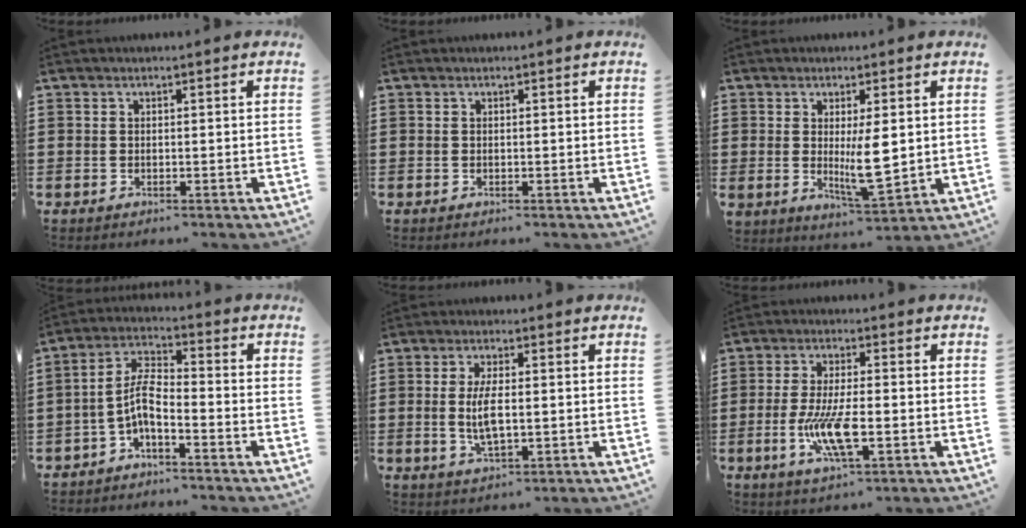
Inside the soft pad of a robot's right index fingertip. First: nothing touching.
{"total": 0.0}
{"total": 6.5, "force": [0.3, 1.7, 6.2], "torque": [-0.113, -0.017, 0.001]}
{"total": 5.9, "force": [-3.0, 1.5, 4.8], "torque": [-0.115, -0.007, -0.066]}
{"total": 5.3, "force": [-0.2, 1.7, 5.0], "torque": [-0.112, -0.007, -0.010]}
{"total": 8.3, "force": [-2.3, 2.1, 7.7], "torque": [-0.169, -0.019, -0.042]}